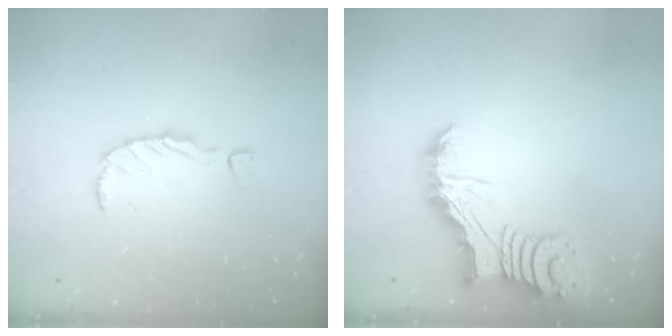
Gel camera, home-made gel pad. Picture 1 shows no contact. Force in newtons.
{"total": 9.0, "press": 9.0, "slide": 0.9}